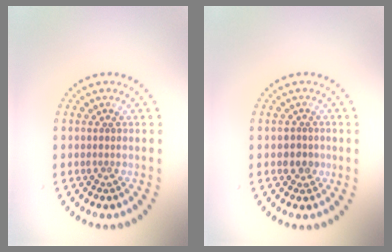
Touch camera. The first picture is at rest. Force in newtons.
{"total": 1.3, "press": 1.1, "slide": 0.7}